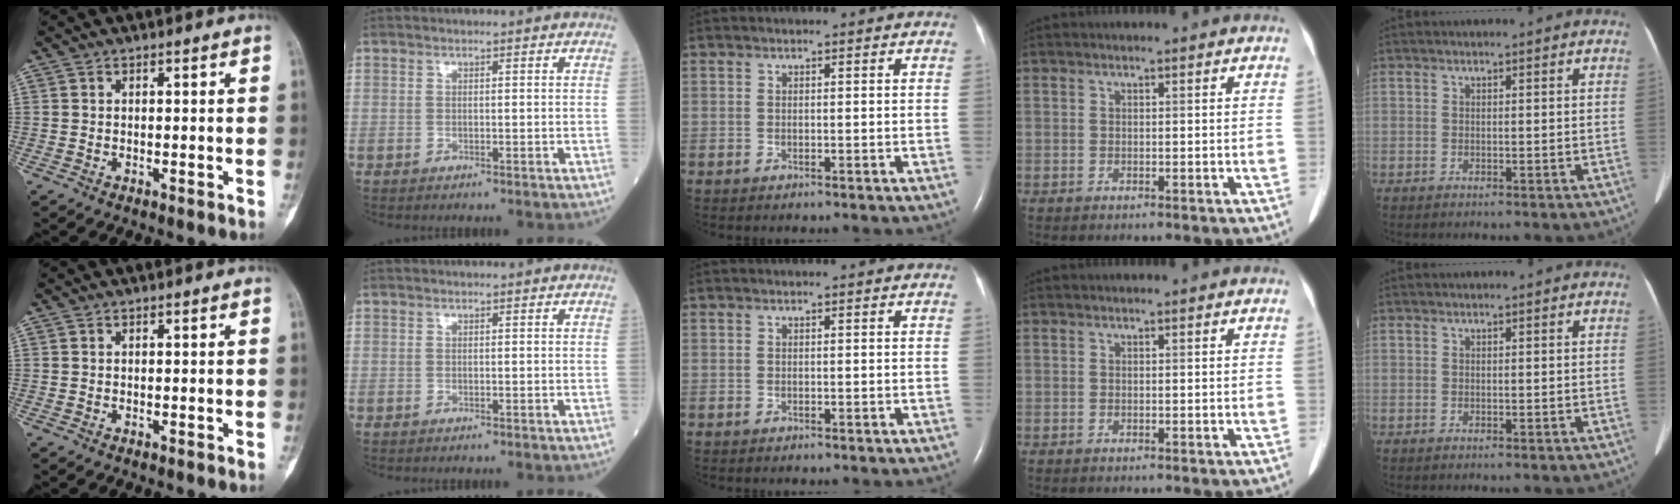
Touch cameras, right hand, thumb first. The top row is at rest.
{}